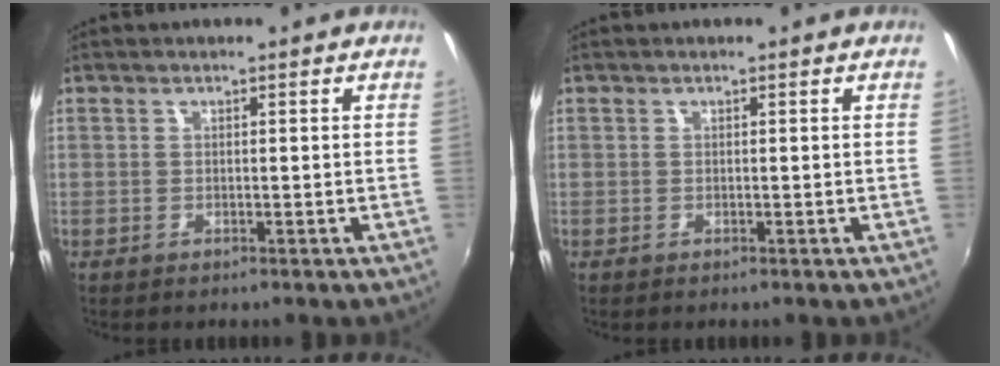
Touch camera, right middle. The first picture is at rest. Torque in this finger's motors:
{"motor_torque": [-1.54, 0.60, -0.01, 0.00]}